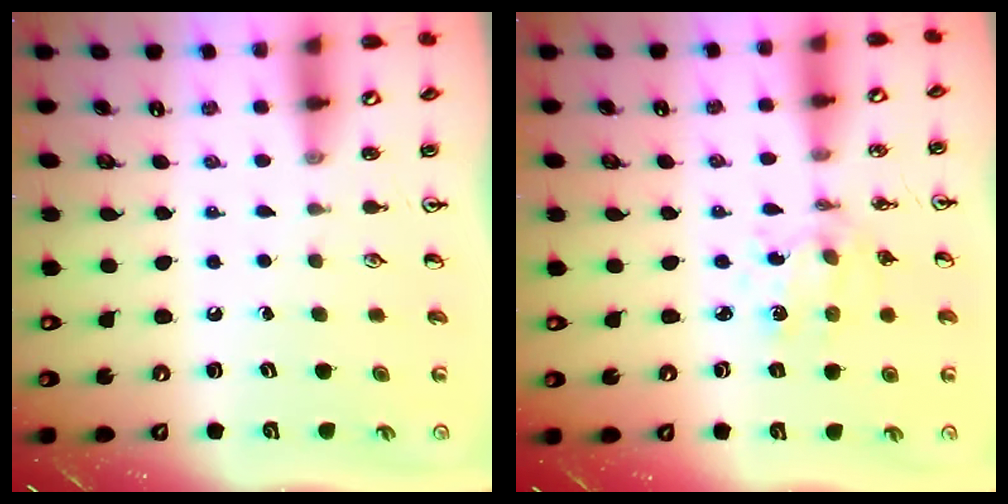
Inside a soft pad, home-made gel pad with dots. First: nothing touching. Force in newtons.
{"total": 2.4, "press": 2.4, "slide": 0.5}